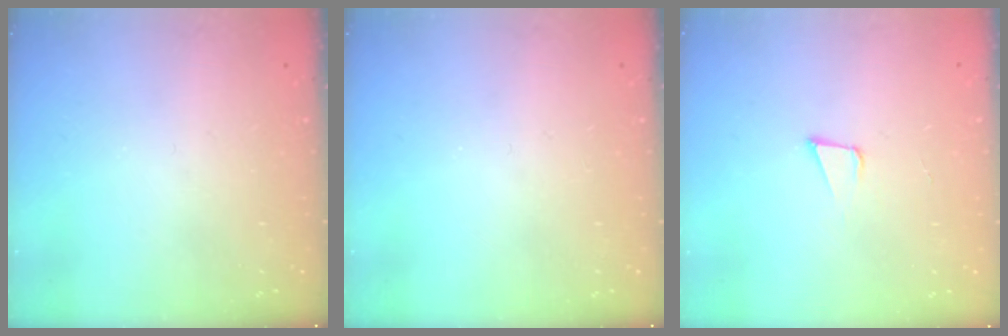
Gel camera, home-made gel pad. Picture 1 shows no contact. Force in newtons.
{"total": 0.0}
{"total": 3.1, "press": 1.7, "slide": 2.6}